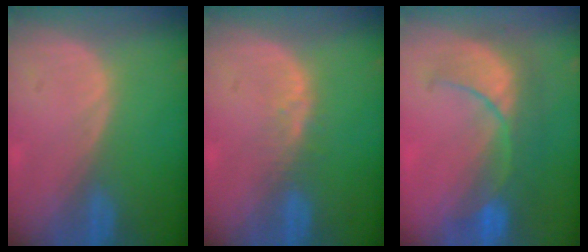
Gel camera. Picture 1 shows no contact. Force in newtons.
{"total": 2.5, "press": 2.4, "slide": 0.2}
{"total": 8.3, "press": 8.3, "slide": 0.9}